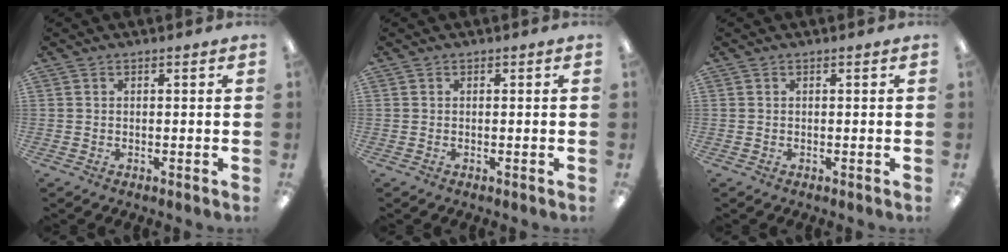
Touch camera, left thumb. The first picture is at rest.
{"total": 0.0}
{"total": 0.0}